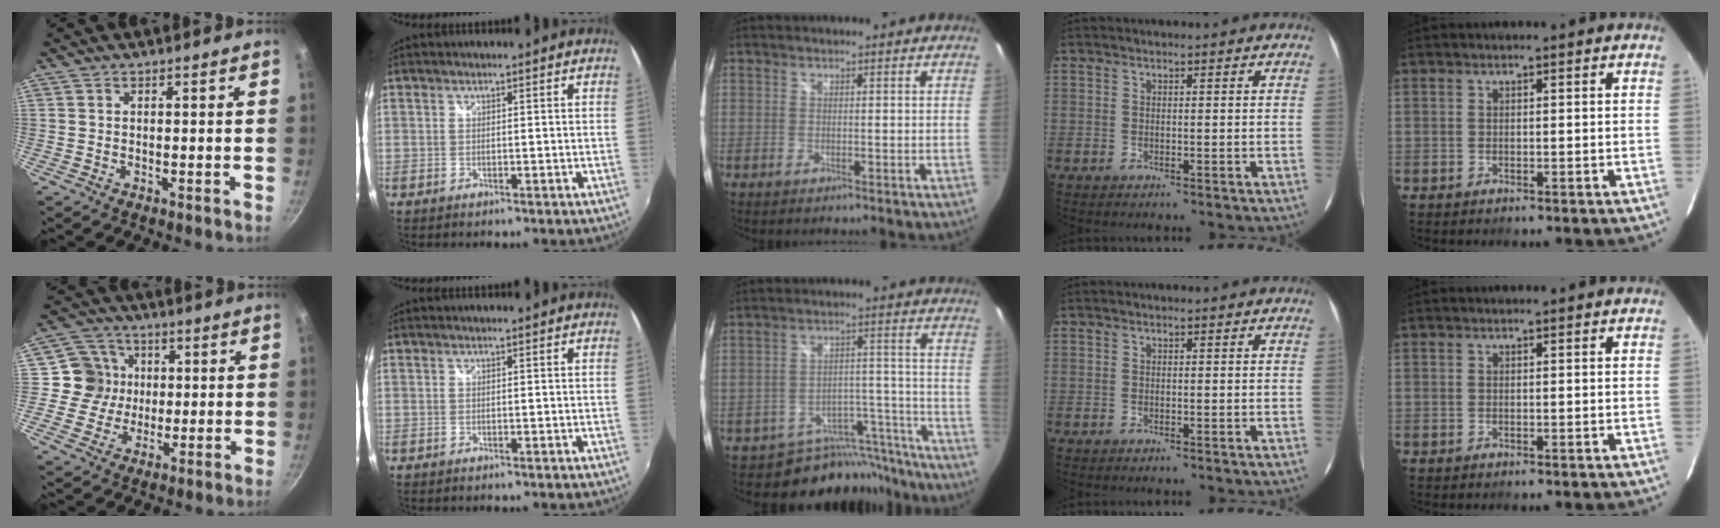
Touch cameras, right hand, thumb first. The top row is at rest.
{"thumb": {"total": 8.3, "force": [0.7, 8.1, 1.6], "torque": [0.014, 0.013, -0.002]}, "middle": {"total": 14.1, "force": [-12.7, 6.1, 0.9], "torque": [-0.007, 0.054, -0.168]}}